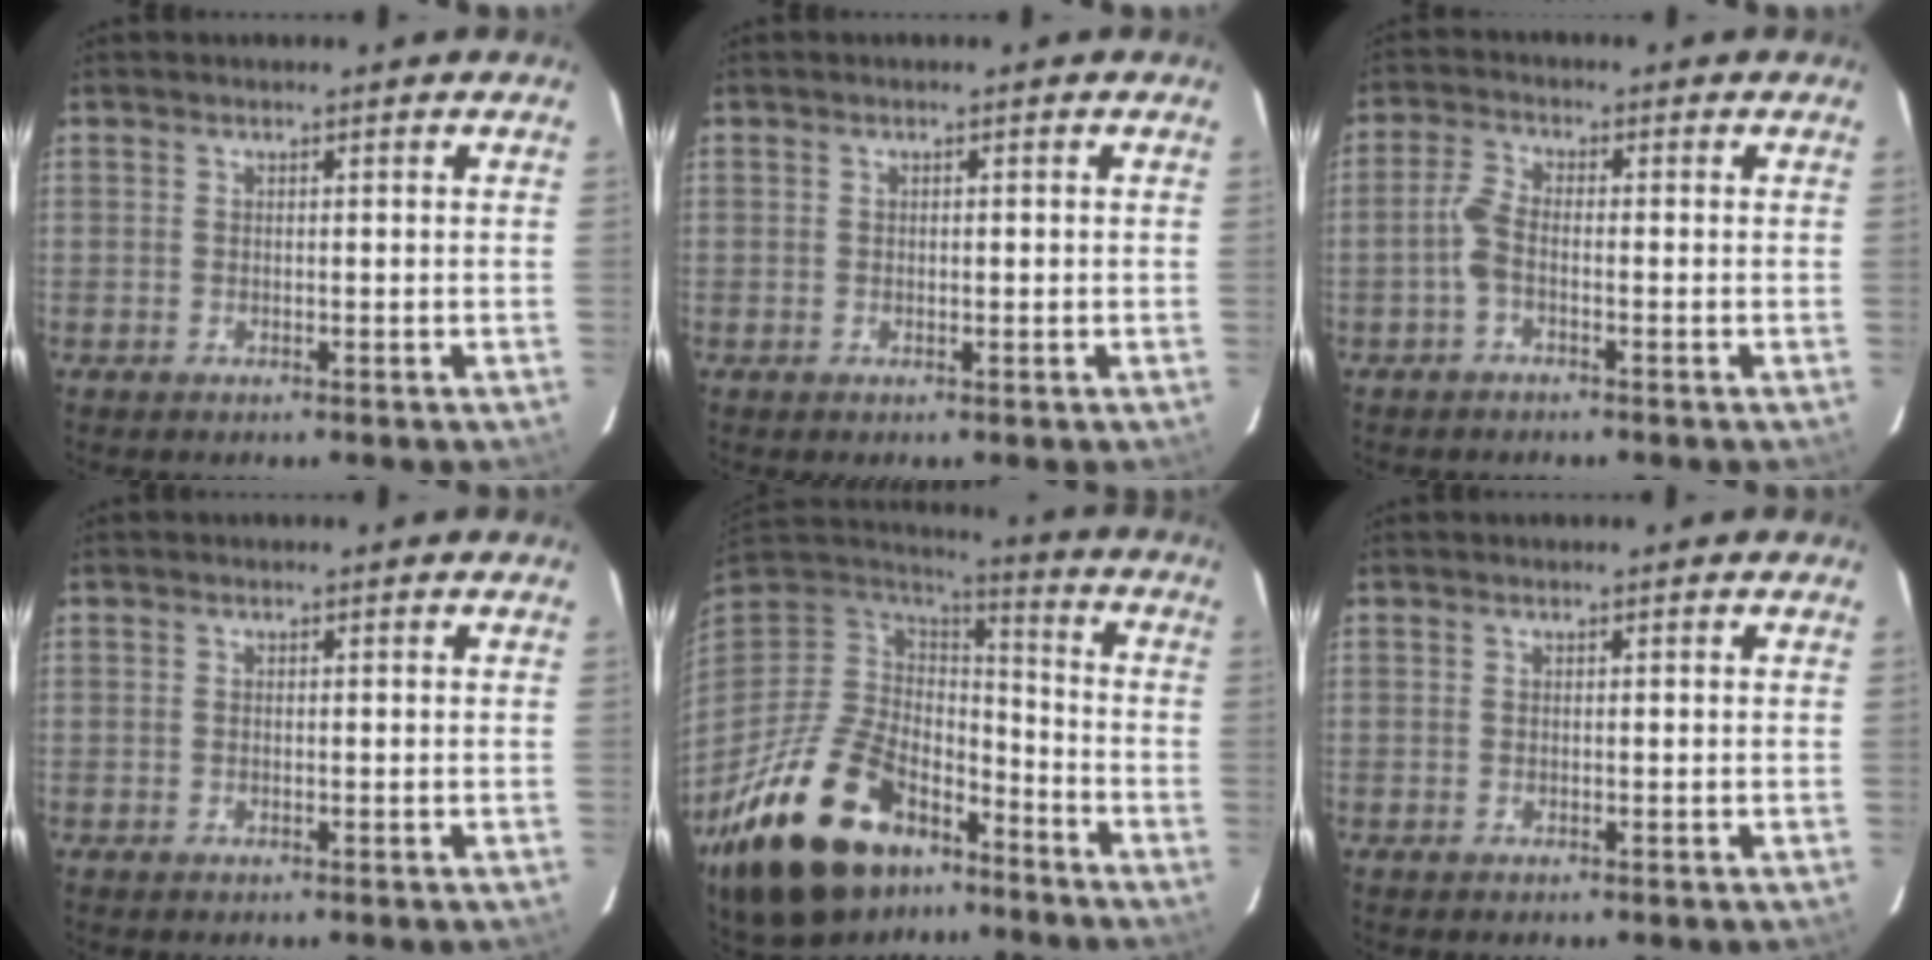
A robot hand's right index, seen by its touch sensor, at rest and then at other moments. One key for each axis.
{"total": 0.5, "fx": 0.0, "fy": 0.3, "fz": 0.5, "tx": -0.008, "ty": 0.003, "tz": 0.000}
{"total": 3.0, "fx": -1.4, "fy": 1.1, "fz": 2.4, "tx": -0.061, "ty": 0.010, "tz": -0.030}
{"total": 0.0}
{"total": 27.9, "fx": -17.1, "fy": 15.2, "fz": 15.9, "tx": -0.330, "ty": -0.009, "tz": -0.266}
{"total": 0.0}